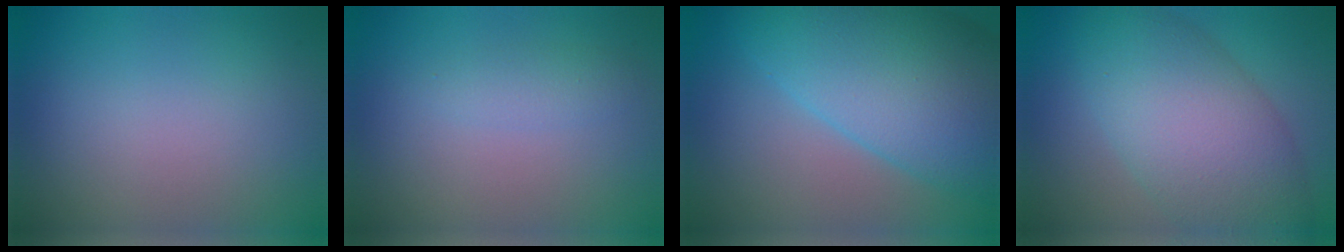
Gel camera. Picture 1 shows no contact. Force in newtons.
{"total": 1.4, "press": 1.4, "slide": 0.1}
{"total": 12.6, "press": 12.6, "slide": 0.4}
{"total": 9.5, "press": 9.5, "slide": 0.2}